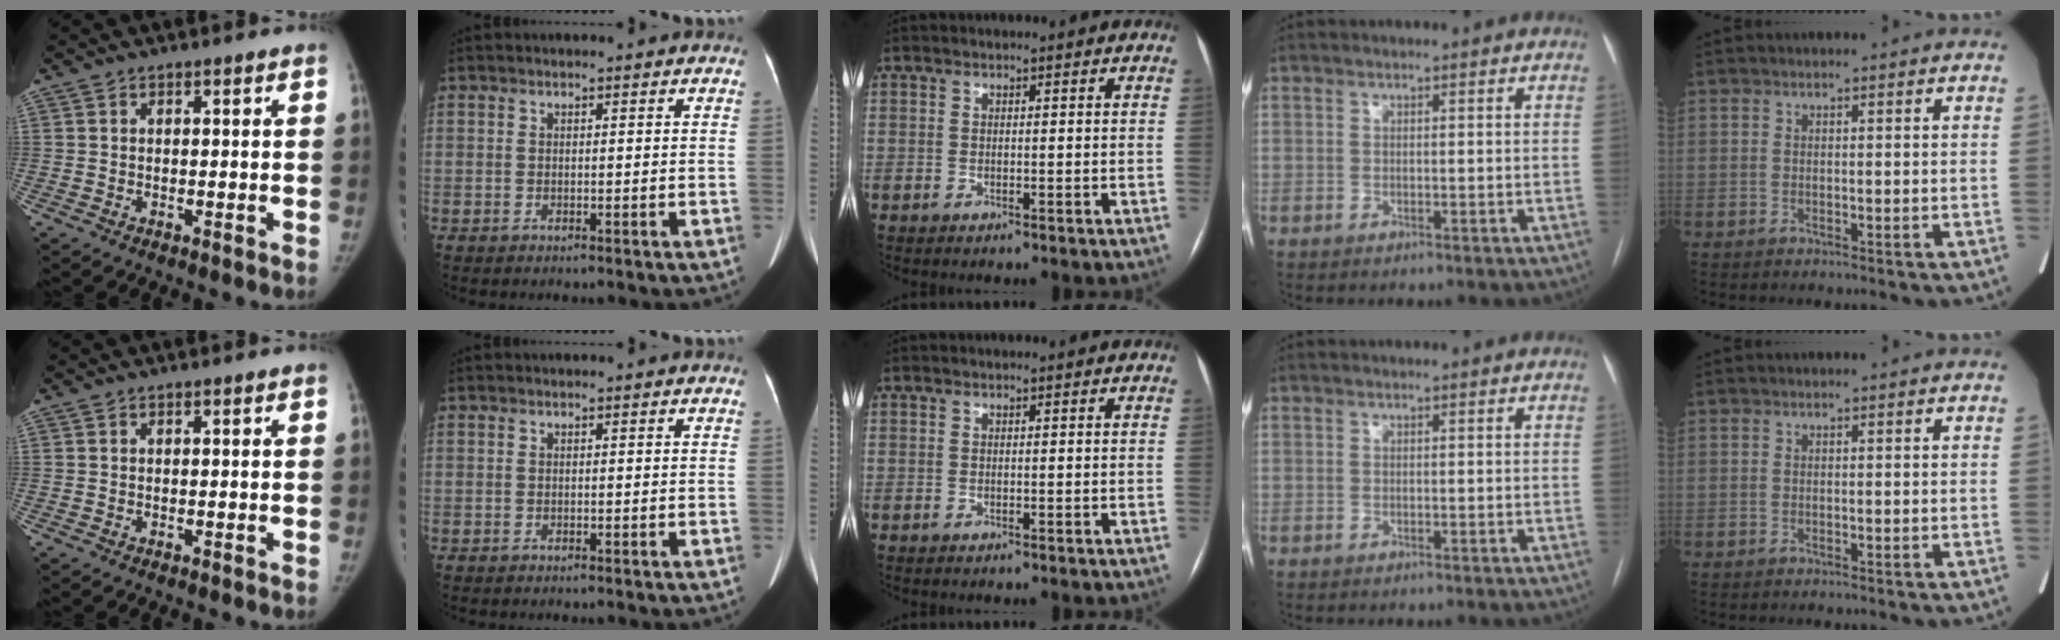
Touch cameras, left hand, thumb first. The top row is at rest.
{}